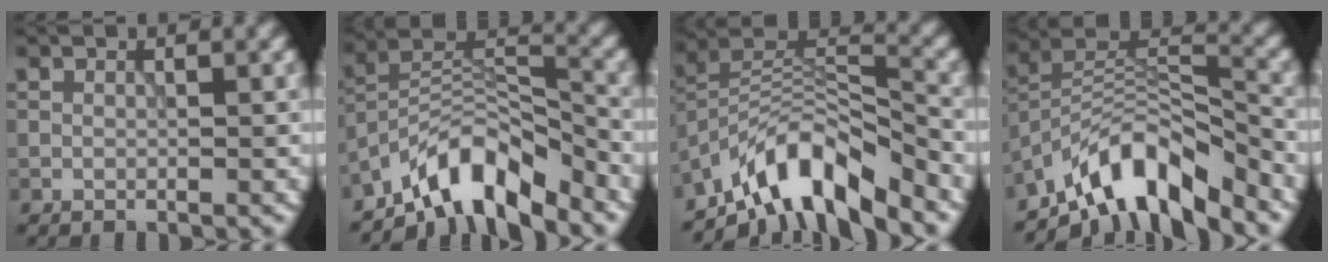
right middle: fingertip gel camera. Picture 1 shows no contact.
{"total": 8.0, "force": [-6.3, 2.7, 4.2], "torque": [-0.057, 0.003, -0.126]}
{"total": 8.6, "force": [-6.3, 2.8, 5.0], "torque": [-0.070, 0.002, -0.124]}
{"total": 8.7, "force": [-6.5, 3.0, 5.0], "torque": [-0.070, 0.003, -0.126]}